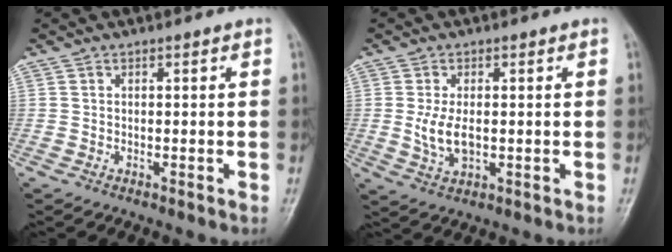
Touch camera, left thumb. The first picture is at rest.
{"total": 5.5, "force": [-0.1, 3.1, 4.5], "torque": [-0.091, -0.009, 0.003]}